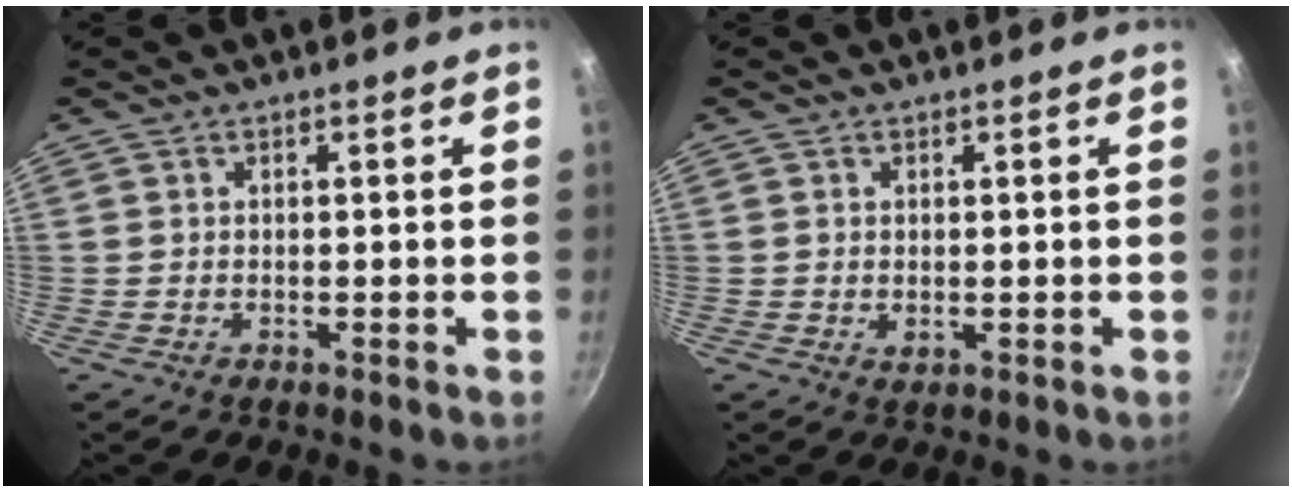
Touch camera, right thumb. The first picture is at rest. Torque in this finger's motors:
{"motor_torque": [-0.31, 0.04, 0.27, 0.14, -0.05]}